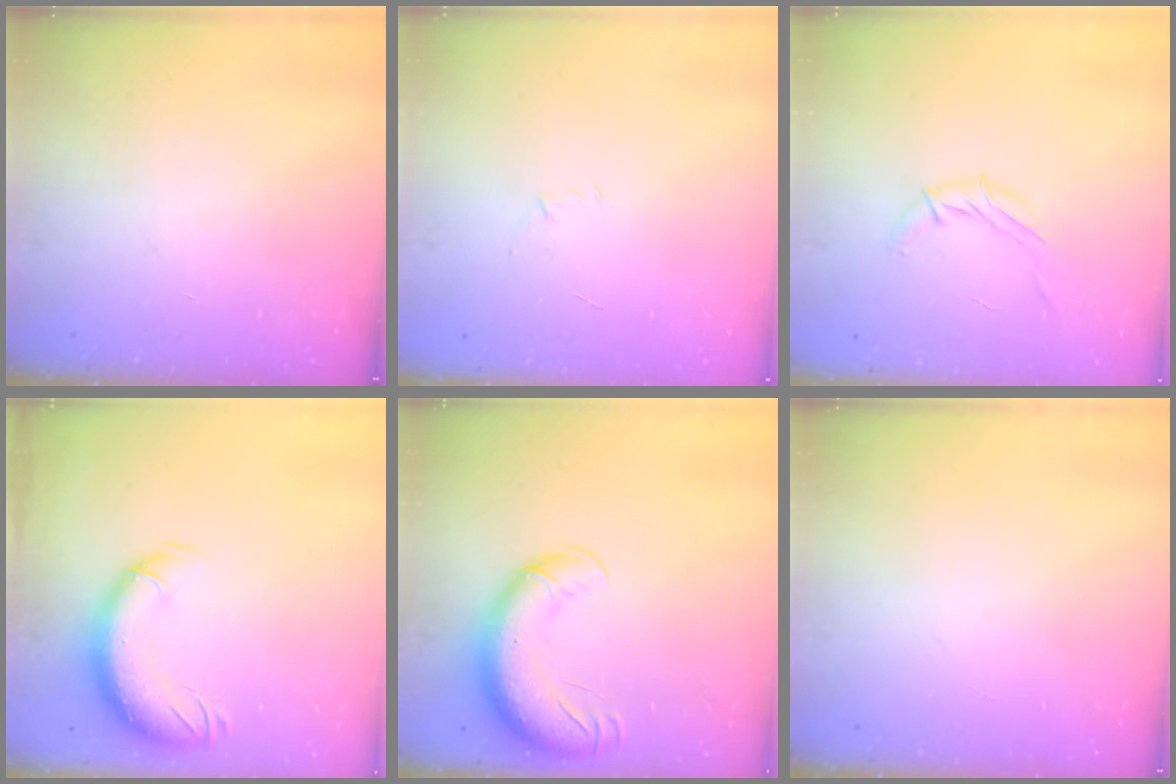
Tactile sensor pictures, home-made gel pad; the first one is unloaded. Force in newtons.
{"total": 2.7, "press": 2.6, "slide": 0.7}
{"total": 6.4, "press": 6.4, "slide": 0.3}
{"total": 11.8, "press": 11.5, "slide": 2.8}
{"total": 18.5, "press": 17.9, "slide": 4.4}
{"total": 0.0}